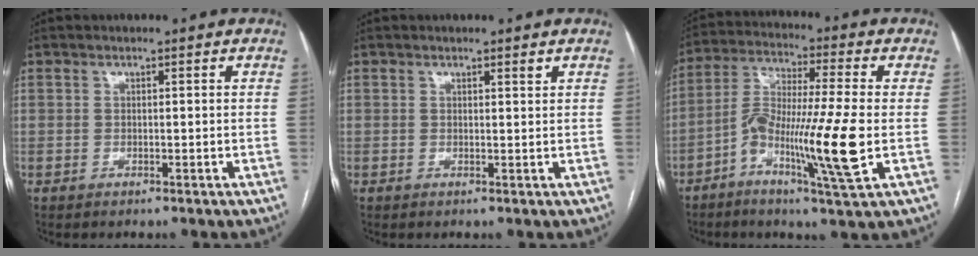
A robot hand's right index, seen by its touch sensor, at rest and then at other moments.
{"total": 0.8, "force": [0.7, 0.0, 0.4], "torque": [-0.007, -0.001, 0.010]}
{"total": 13.6, "force": [-3.9, 0.0, 13.1], "torque": [-0.260, -0.004, -0.078]}